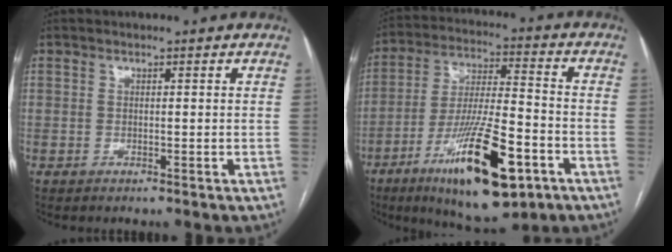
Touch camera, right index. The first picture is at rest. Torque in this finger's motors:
{"motor_torque": [1.44, -0.71, 1.00, 0.21]}